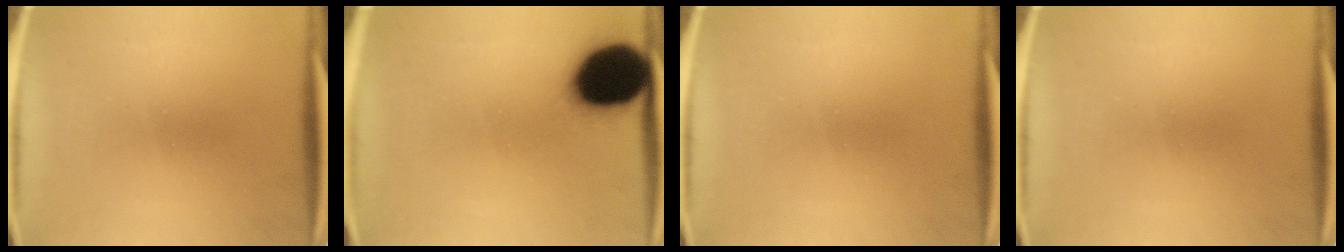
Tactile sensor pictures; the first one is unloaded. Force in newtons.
{"total": 20.5}
{"total": 0.0}
{"total": 0.0}